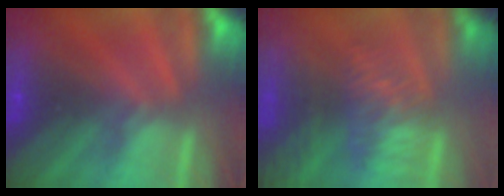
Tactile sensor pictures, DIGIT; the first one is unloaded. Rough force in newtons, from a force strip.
{"total": 12.7}